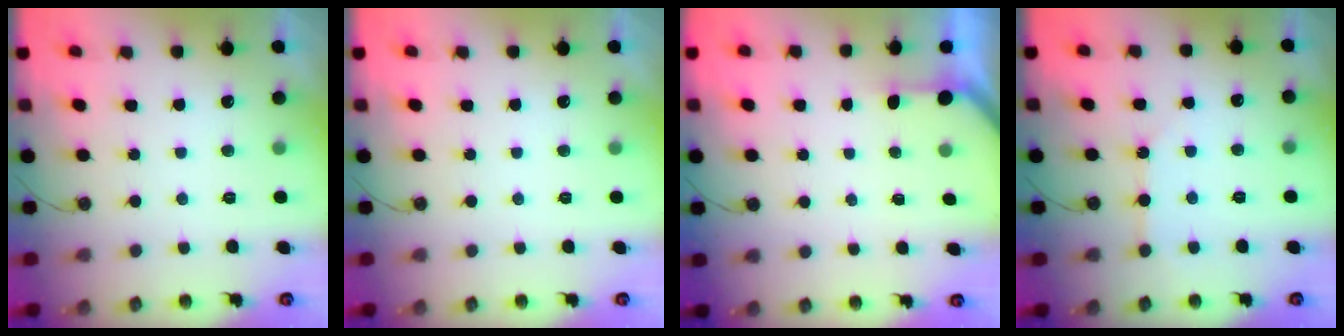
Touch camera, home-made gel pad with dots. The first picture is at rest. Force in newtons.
{"total": 0.0}
{"total": 1.2, "press": 1.2, "slide": 0.1}
{"total": 2.3, "press": 2.3, "slide": 0.4}